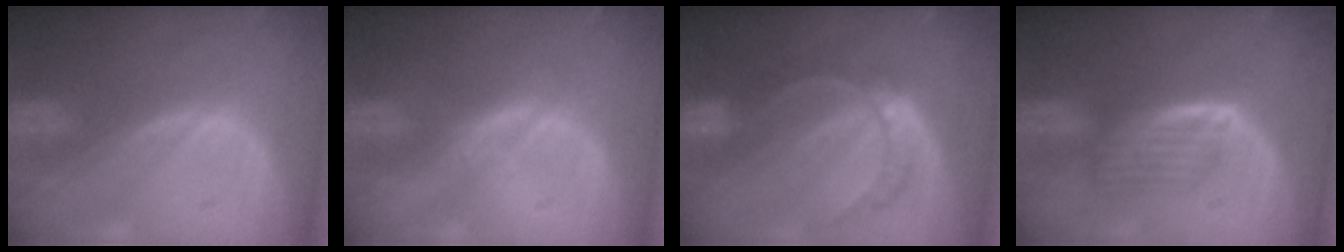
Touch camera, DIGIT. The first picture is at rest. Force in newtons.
{"total": 1.7, "press": 1.7, "slide": 0.1}
{"total": 7.8, "press": 6.6, "slide": 4.3}
{"total": 5.8, "press": 5.0, "slide": 2.9}